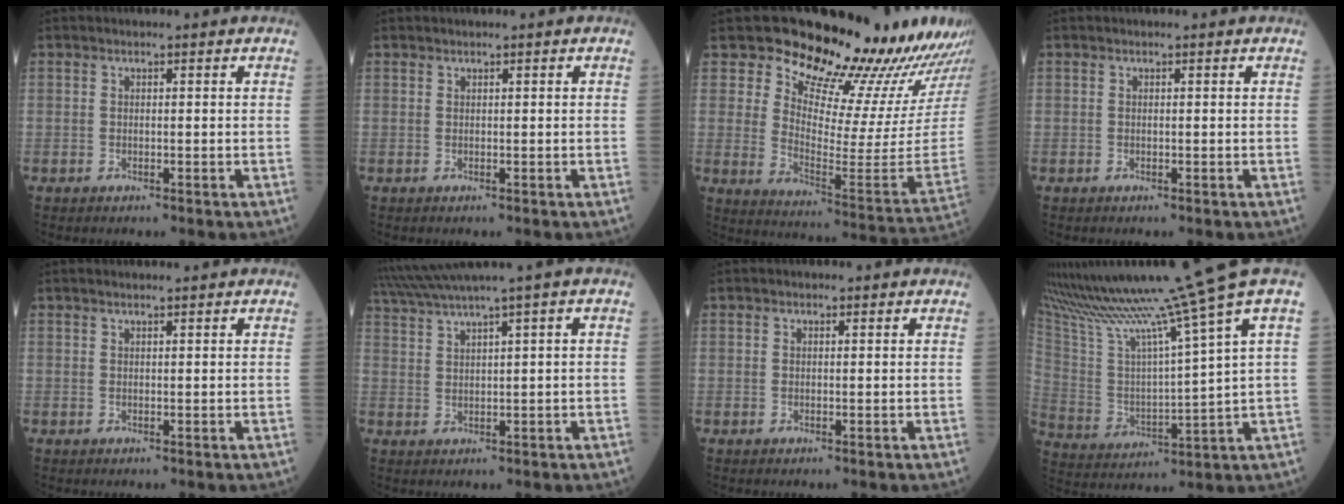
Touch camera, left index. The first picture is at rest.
{"total": 0.0}
{"total": 22.6, "force": [20.8, 2.6, 8.4], "torque": [-0.131, -0.126, 0.267]}
{"total": 0.0}
{"total": 2.5, "force": [2.3, 0.1, 0.9], "torque": [-0.009, 0.023, 0.039]}
{"total": 6.1, "force": [4.7, -1.8, 3.4], "torque": [-0.077, 0.017, 0.098]}
{"total": 0.6, "force": [0.3, 0.5, 0.0], "torque": [0.000, 0.001, 0.006]}
{"total": 17.3, "force": [14.1, -3.7, 9.4], "torque": [-0.172, -0.043, 0.249]}